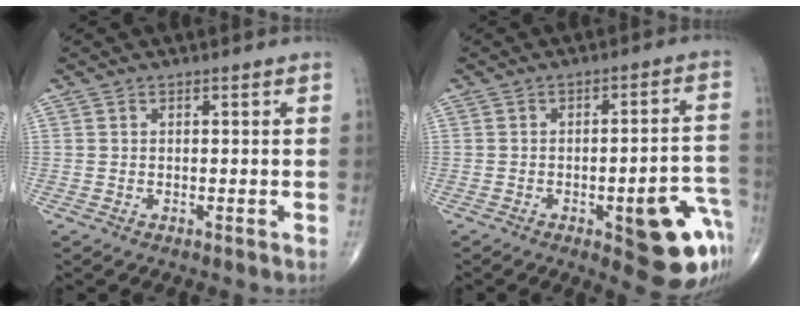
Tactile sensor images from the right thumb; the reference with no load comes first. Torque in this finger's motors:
{"motor_torque": [1.52, 1.81, 0.67, -1.10, 0.37]}